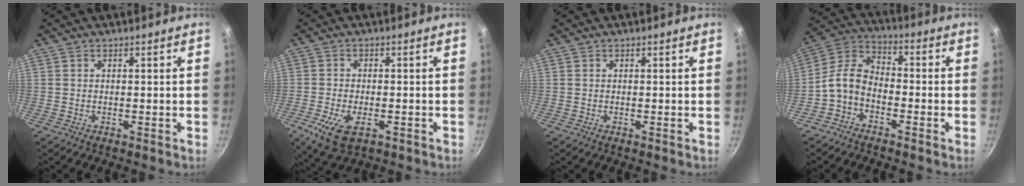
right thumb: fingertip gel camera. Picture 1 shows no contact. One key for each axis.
{"total": 7.6, "fx": -3.0, "fy": 3.9, "fz": 5.8, "tx": -0.111, "ty": -0.005, "tz": -0.049}
{"total": 0.0}
{"total": 8.2, "fx": -3.3, "fy": 5.3, "fz": 5.4, "tx": -0.107, "ty": 0.055, "tz": -0.081}